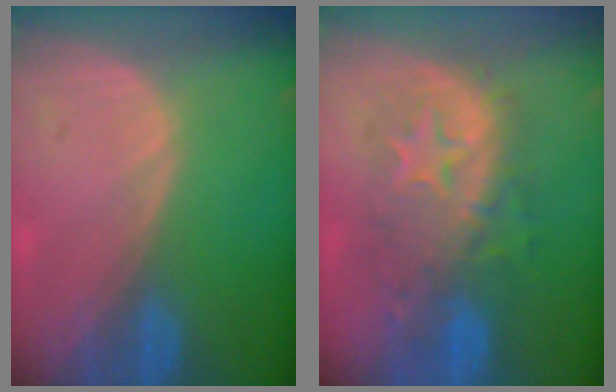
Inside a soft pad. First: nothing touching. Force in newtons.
{"total": 9.0, "press": 9.0, "slide": 0.3}